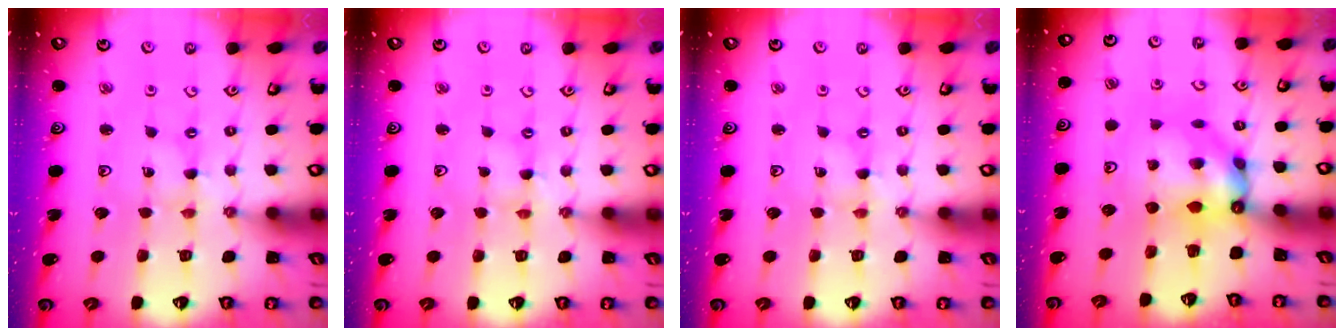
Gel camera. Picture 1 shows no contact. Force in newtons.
{"total": 0.7, "press": 0.7, "slide": 0.2}
{"total": 0.0}
{"total": 8.8, "press": 8.8, "slide": 0.7}